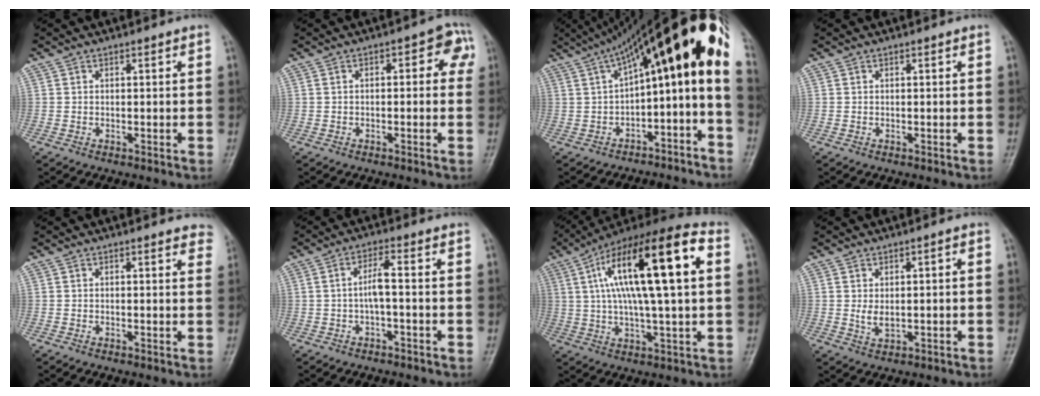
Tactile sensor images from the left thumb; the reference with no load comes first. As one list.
[{"total": 4.9, "force": [0.6, 2.7, 4.1], "torque": [-0.022, 0.026, -0.003]}, {"total": 20.8, "force": [-0.6, 6.9, 19.6], "torque": [-0.256, 0.102, 0.000]}, {"total": 0.0}, {"total": 4.1, "force": [3.4, 1.3, 1.9], "torque": [-0.001, -0.009, 0.025]}, {"total": 3.5, "force": [-0.6, 0.6, 3.4], "torque": [-0.068, 0.021, -0.010]}, {"total": 23.8, "force": [5.4, 6.3, 22.3], "torque": [-0.381, 0.029, 0.082]}, {"total": 3.7, "force": [0.1, 1.8, 3.2], "torque": [-0.051, 0.003, 0.006]}]